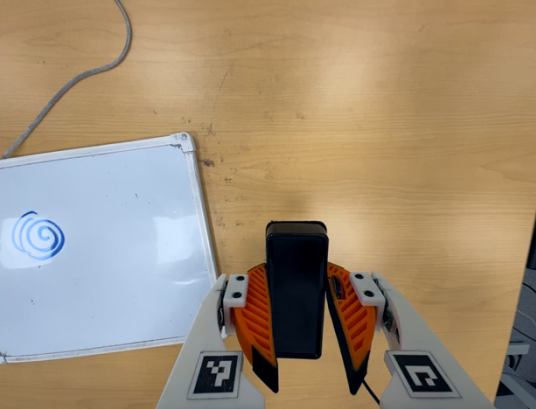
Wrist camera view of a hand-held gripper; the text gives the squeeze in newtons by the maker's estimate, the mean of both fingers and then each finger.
{"total": 9.8, "left": 7.7, "right": 11.9}